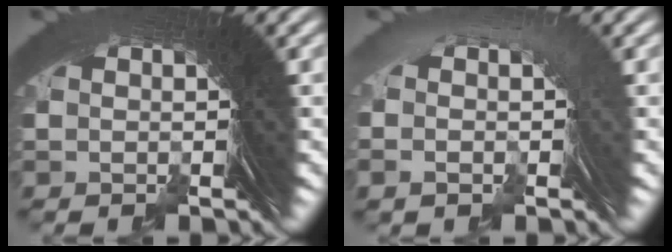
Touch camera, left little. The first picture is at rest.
{"total": 0.6, "force": [-0.3, 0.3, 0.4], "torque": [0.014, 0.013, -0.010]}